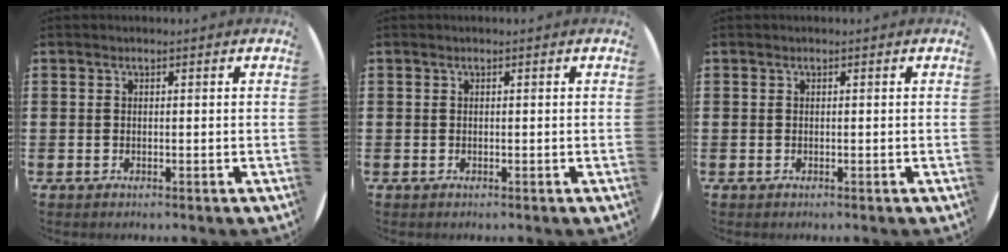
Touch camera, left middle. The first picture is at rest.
{"total": 0.0}
{"total": 0.0}